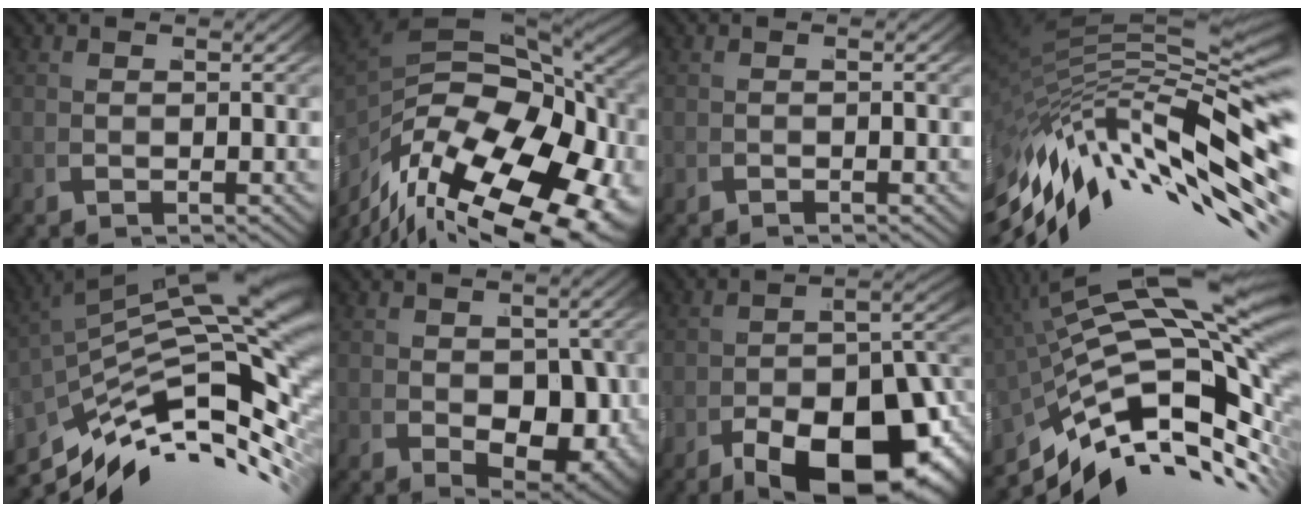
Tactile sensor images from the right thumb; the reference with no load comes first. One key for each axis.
{"total": 20.8, "fx": -1.0, "fy": 13.8, "fz": 15.6, "tx": -0.261, "ty": -0.054, "tz": 0.009}
{"total": 0.7, "fx": -0.3, "fy": -0.5, "fz": -0.3, "tx": 0.012, "ty": 0.003, "tz": -0.009}
{"total": 16.2, "fx": -2.4, "fy": 8.1, "fz": 13.8, "tx": -0.232, "ty": -0.012, "tz": -0.009}
{"total": 14.3, "fx": -2.5, "fy": 6.6, "fz": 12.4, "tx": -0.170, "ty": -0.008, "tz": -0.024}
{"total": 7.6, "fx": -0.4, "fy": 5.1, "fz": 5.7, "tx": -0.110, "ty": -0.056, "tz": 0.028}
{"total": 13.4, "fx": -5.2, "fy": 6.3, "fz": 10.6, "tx": -0.150, "ty": -0.043, "tz": -0.054}
{"total": 17.4, "fx": -0.8, "fy": 8.8, "fz": 15.0, "tx": -0.242, "ty": -0.021, "tz": 0.011}